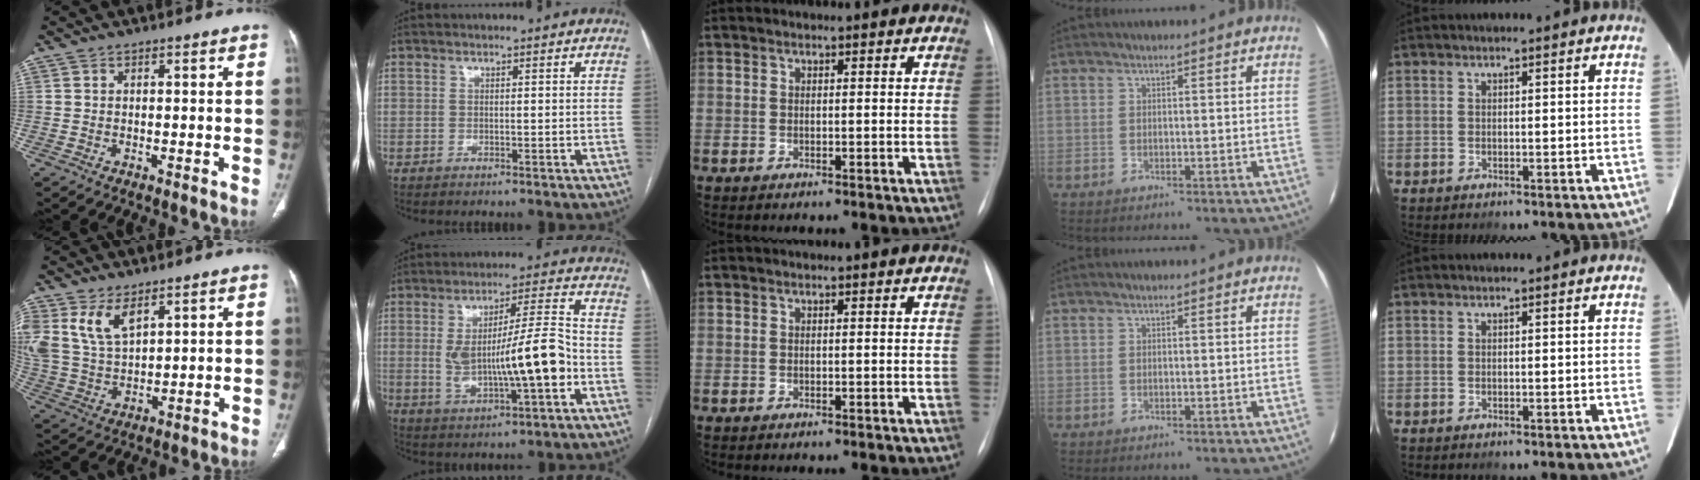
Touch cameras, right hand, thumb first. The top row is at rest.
{"thumb": {"total": 9.5, "force": [5.1, 5.1, 6.3], "torque": [-0.122, -0.013, 0.115]}, "index": {"total": 13.6, "force": [-2.0, 2.3, 13.2], "torque": [-0.234, 0.014, -0.025]}}